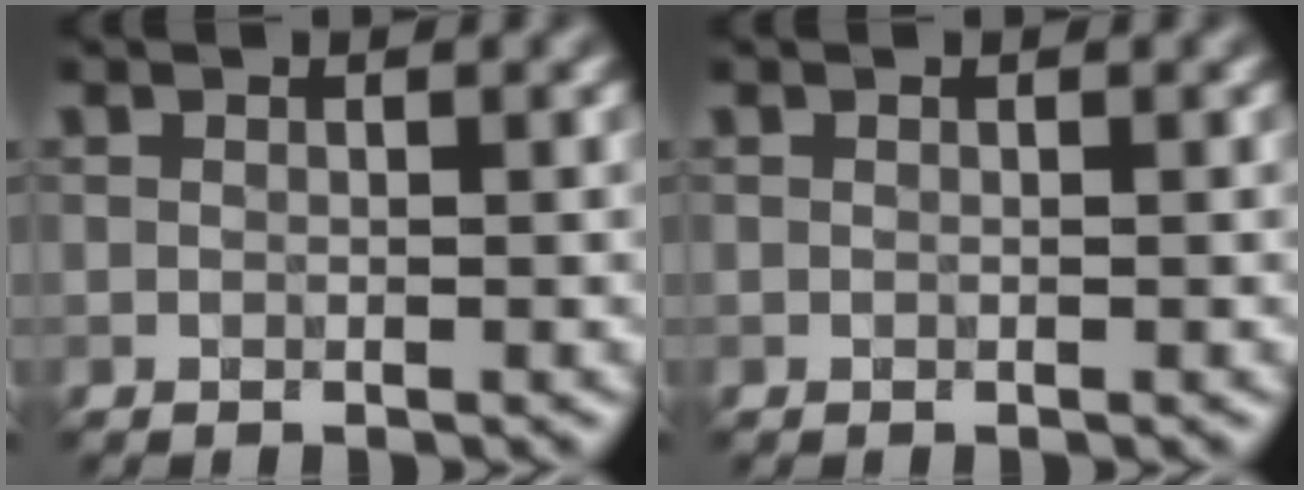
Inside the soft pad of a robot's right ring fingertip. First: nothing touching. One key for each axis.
{"total": 0.0}